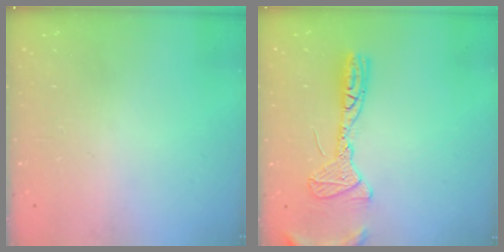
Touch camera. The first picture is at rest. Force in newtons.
{"total": 12.5, "press": 12.3, "slide": 2.3}